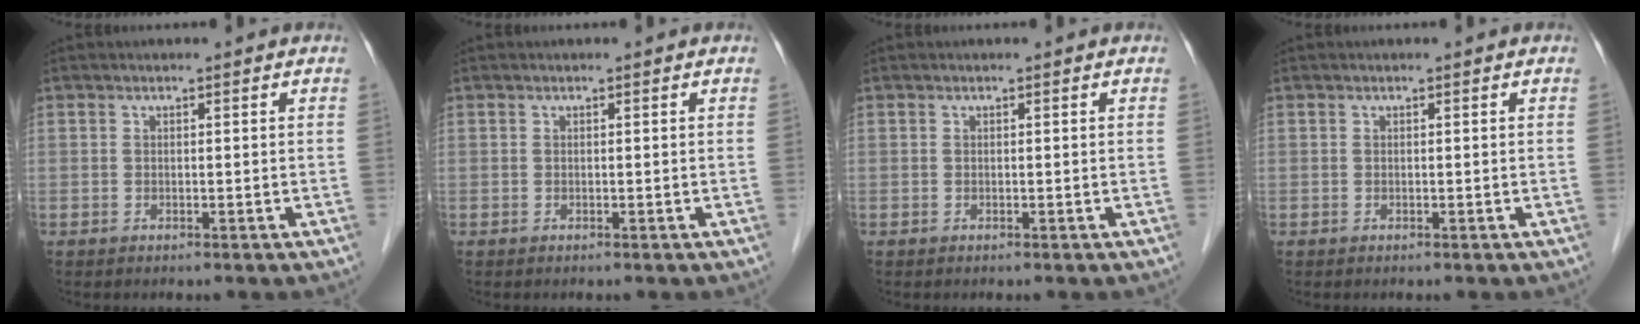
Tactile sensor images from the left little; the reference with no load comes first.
{"total": 0.0}
{"total": 0.0}
{"total": 0.0}